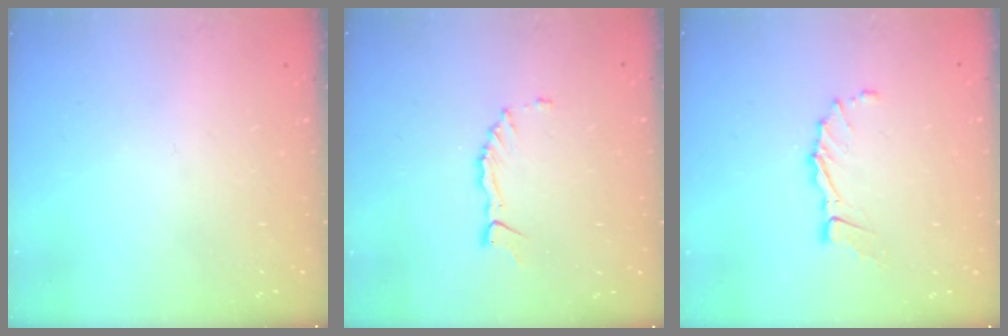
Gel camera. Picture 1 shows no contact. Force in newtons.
{"total": 3.3, "press": 3.3, "slide": 0.2}
{"total": 7.0, "press": 7.0, "slide": 0.5}